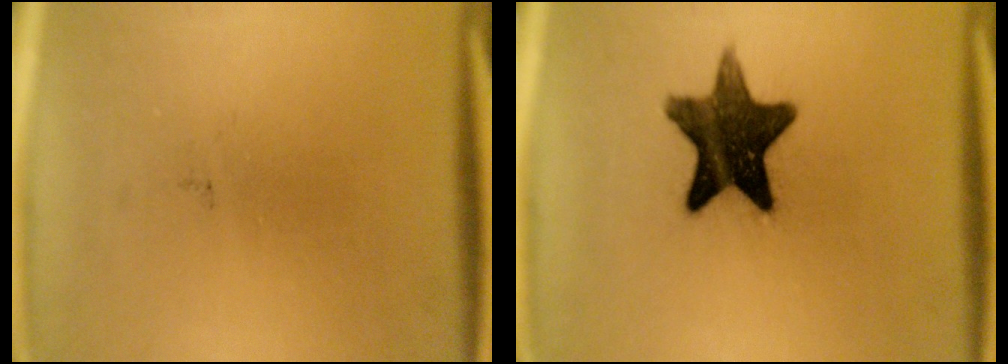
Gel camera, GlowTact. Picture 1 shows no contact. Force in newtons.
{"total": 13.6}